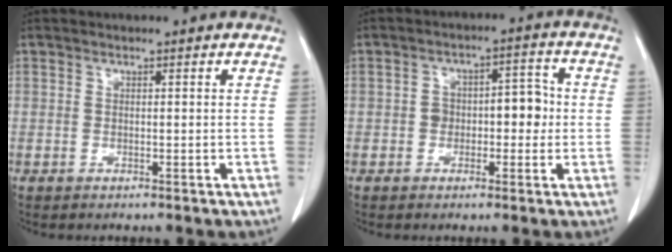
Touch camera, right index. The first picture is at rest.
{"total": 5.9, "force": [-0.7, 3.4, 4.8], "torque": [-0.068, 0.029, -0.010]}